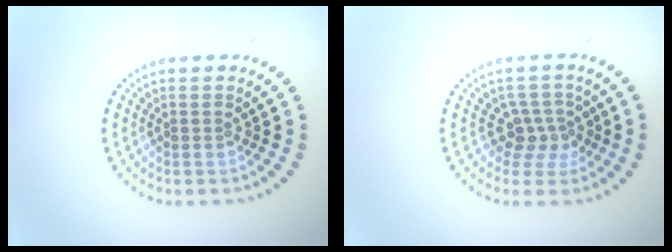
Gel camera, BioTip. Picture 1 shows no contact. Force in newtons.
{"total": 2.6, "press": 2.0, "slide": 1.7}